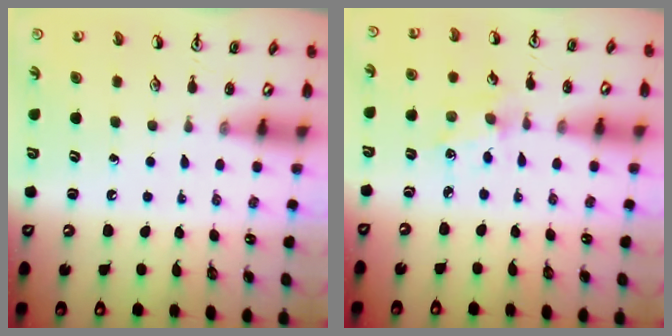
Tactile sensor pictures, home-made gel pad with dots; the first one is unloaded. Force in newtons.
{"total": 2.1, "press": 2.1, "slide": 0.0}